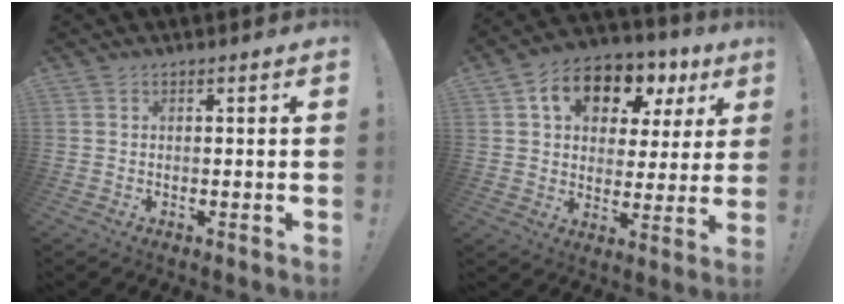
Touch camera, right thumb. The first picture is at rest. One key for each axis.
{"total": 12.7, "fx": 6.6, "fy": 8.4, "fz": 6.8, "tx": -0.100, "ty": -0.035, "tz": 0.116}